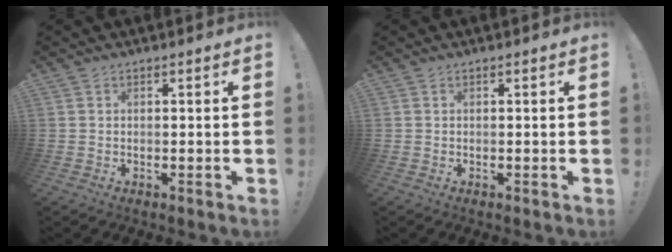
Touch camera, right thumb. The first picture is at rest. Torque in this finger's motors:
{"motor_torque": [0.00, 0.00, 0.00, 0.00, 0.00]}